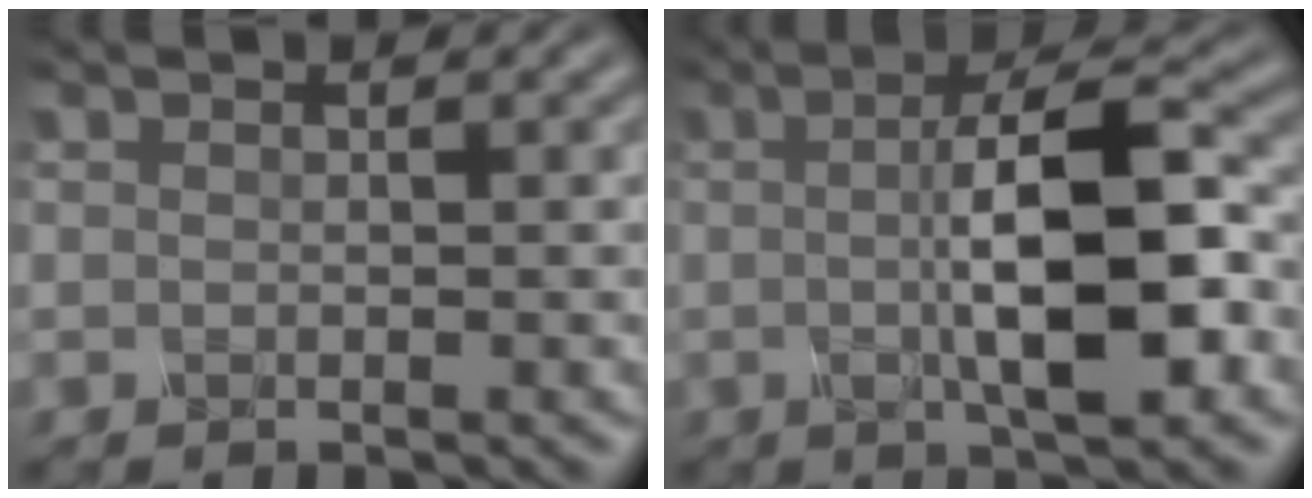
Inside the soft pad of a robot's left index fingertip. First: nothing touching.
{"total": 8.6, "force": [-0.1, 2.2, 8.3], "torque": [-0.125, 0.004, -0.004]}